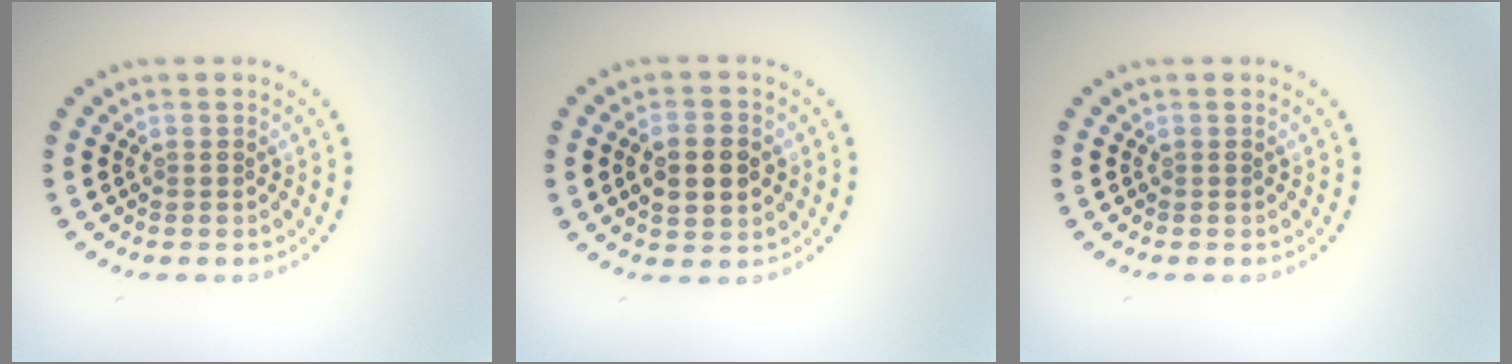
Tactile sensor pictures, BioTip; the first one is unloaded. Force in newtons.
{"total": 4.9, "press": 4.9, "slide": 0.2}
{"total": 0.0}